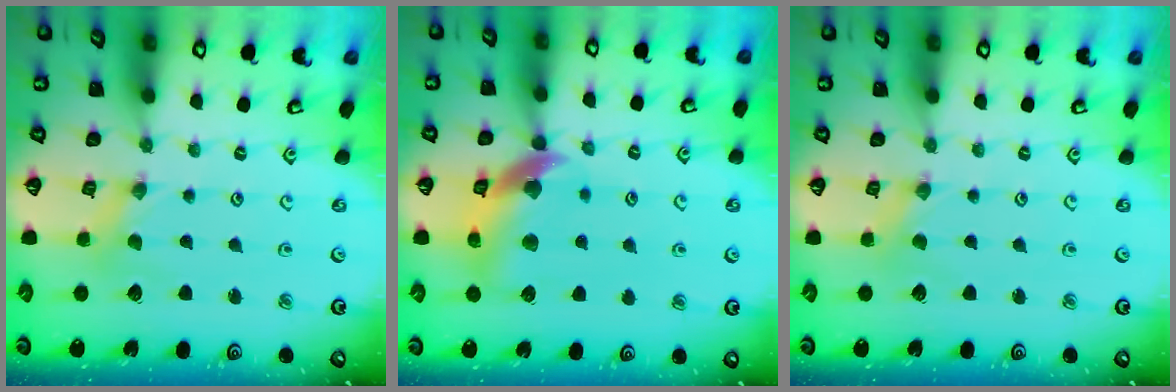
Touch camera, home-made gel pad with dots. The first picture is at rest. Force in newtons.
{"total": 12.8, "press": 12.7, "slide": 1.9}
{"total": 0.0}